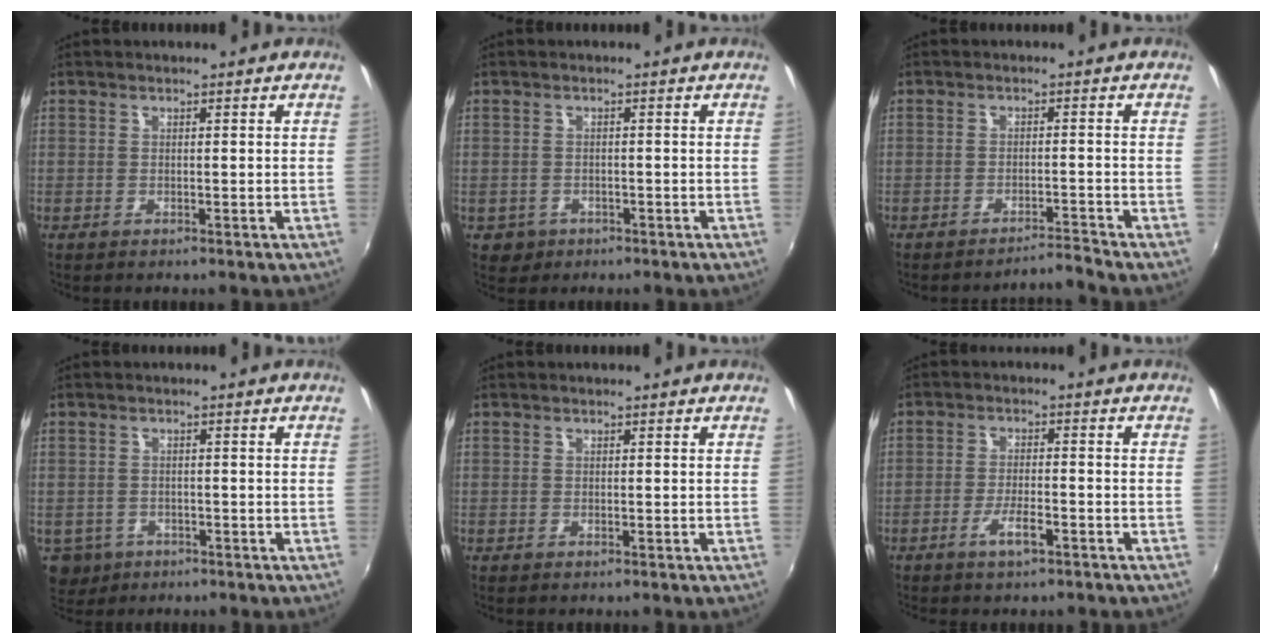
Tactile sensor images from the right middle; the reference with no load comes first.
{"total": 3.4, "force": [-1.3, 3.0, 1.0], "torque": [-0.029, -0.003, -0.013]}
{"total": 3.1, "force": [-2.7, -1.3, -0.6], "torque": [0.005, 0.004, -0.044]}
{"total": 5.4, "force": [-2.4, 4.5, 1.8], "torque": [-0.045, -0.008, -0.031]}
{"total": 0.0}
{"total": 4.3, "force": [-2.9, 1.0, 3.1], "torque": [-0.069, -0.004, -0.051]}